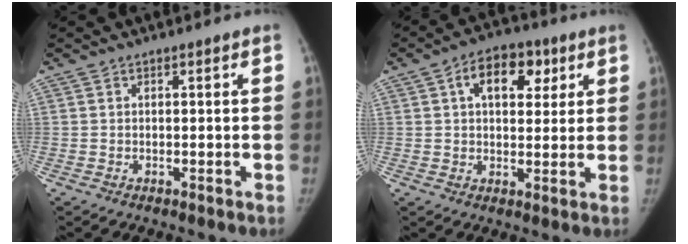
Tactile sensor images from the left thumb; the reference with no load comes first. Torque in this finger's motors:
{"motor_torque": [0.79, 1.37, 0.31, -0.33, 0.28]}